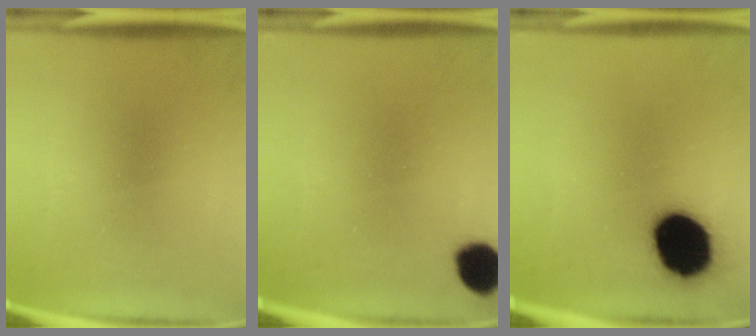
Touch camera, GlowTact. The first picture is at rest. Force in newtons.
{"total": 7.2}
{"total": 17.0}